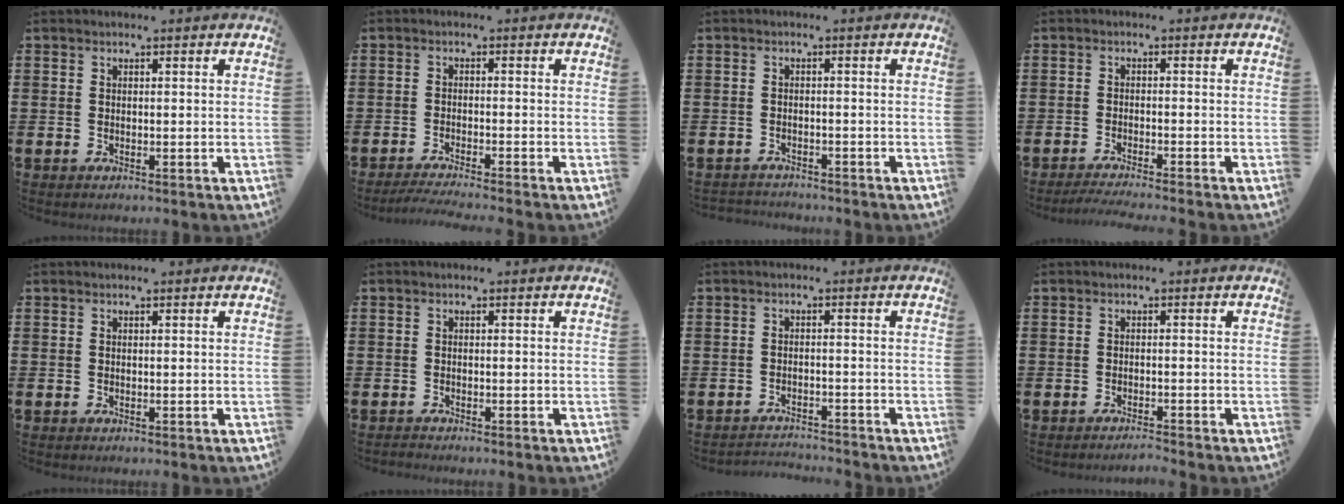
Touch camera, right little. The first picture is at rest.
{"total": 1.9, "force": [-1.6, -0.1, 1.0], "torque": [-0.015, 0.002, -0.031]}
{"total": 1.3, "force": [-1.3, 0.0, -0.2], "torque": [0.000, 0.003, -0.030]}
{"total": 1.1, "force": [-1.0, -0.1, 0.5], "torque": [-0.008, -0.001, -0.019]}
{"total": 0.0}
{"total": 0.5, "force": [-0.5, 0.0, 0.0], "torque": [0.000, -0.002, -0.011]}
{"total": 2.1, "force": [-2.1, 0.0, -0.2], "torque": [-0.002, 0.003, -0.045]}
{"total": 1.1, "force": [-1.0, -0.2, 0.1], "torque": [-0.002, 0.001, -0.021]}